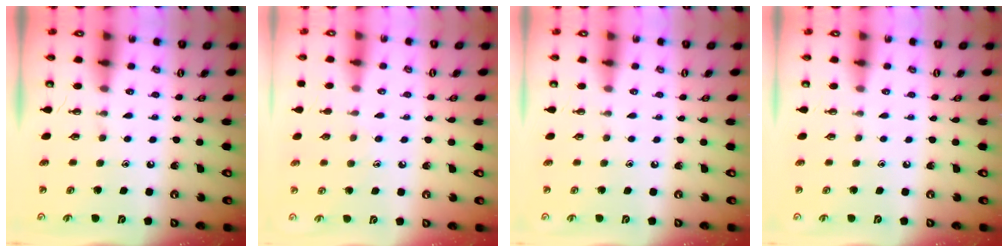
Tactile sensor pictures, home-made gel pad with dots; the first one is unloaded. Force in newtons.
{"total": 7.7, "press": 7.7, "slide": 0.7}
{"total": 0.0}
{"total": 0.0}